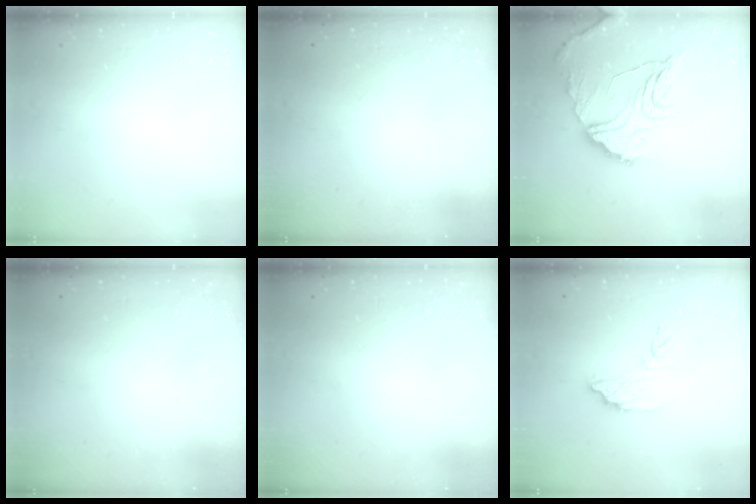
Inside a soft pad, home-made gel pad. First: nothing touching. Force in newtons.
{"total": 3.2, "press": 3.2, "slide": 0.1}
{"total": 18.2, "press": 18.1, "slide": 2.0}
{"total": 3.2, "press": 3.2, "slide": 0.1}
{"total": 3.0, "press": 3.0, "slide": 0.1}
{"total": 9.5, "press": 9.5, "slide": 0.7}